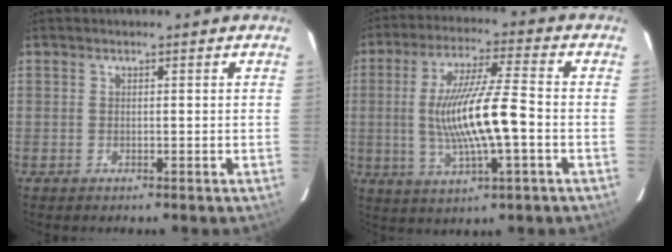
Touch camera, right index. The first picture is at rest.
{"total": 14.0, "force": [-2.0, 1.8, 13.7], "torque": [-0.260, -0.005, -0.030]}